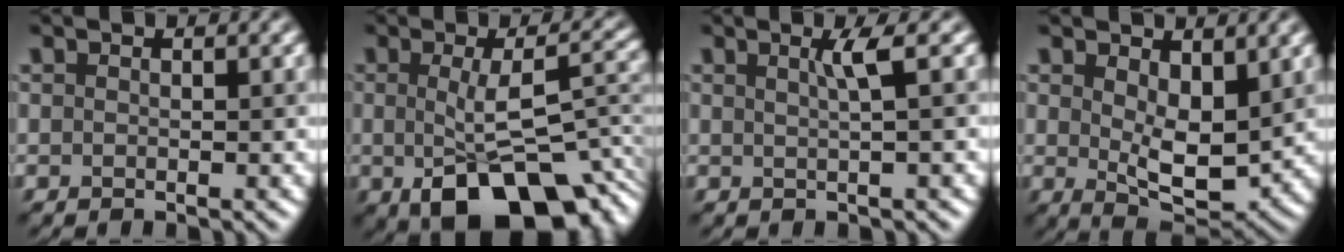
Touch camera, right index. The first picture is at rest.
{"total": 10.8, "force": [-3.1, 4.7, 9.2], "torque": [-0.154, -0.017, -0.034]}
{"total": 1.5, "force": [0.6, 0.2, 1.3], "torque": [-0.029, 0.002, 0.012]}
{"total": 5.0, "force": [1.2, 2.6, 4.0], "torque": [-0.077, -0.015, 0.030]}